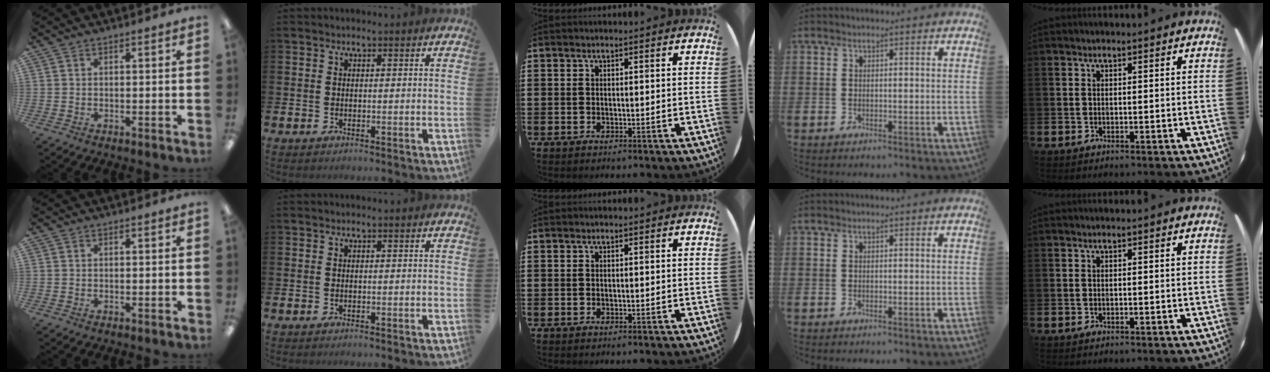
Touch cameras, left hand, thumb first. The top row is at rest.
{}